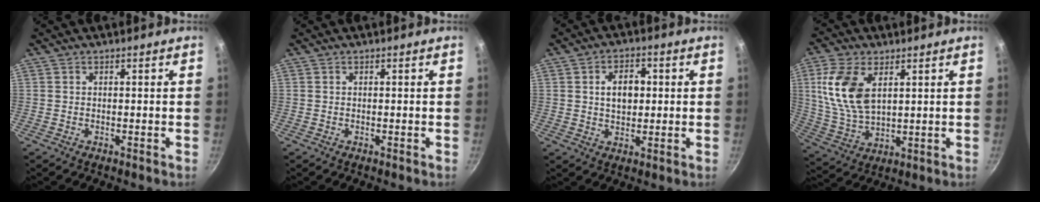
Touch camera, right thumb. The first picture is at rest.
{"total": 0.0}
{"total": 6.7, "force": [0.9, 4.5, 4.8], "torque": [-0.056, 0.006, 0.014]}
{"total": 13.2, "force": [4.1, 7.3, 10.2], "torque": [-0.200, -0.014, 0.090]}